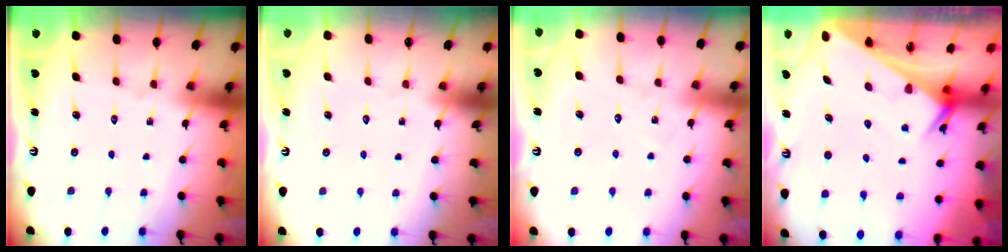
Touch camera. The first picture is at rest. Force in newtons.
{"total": 1.5, "press": 1.5, "slide": 0.0}
{"total": 5.3, "press": 5.2, "slide": 0.4}
{"total": 2.7, "press": 2.7, "slide": 0.1}